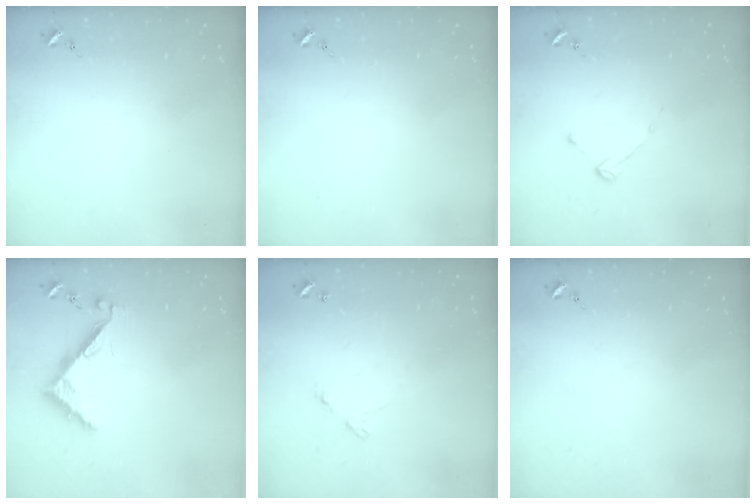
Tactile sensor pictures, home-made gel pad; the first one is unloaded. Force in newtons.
{"total": 0.0}
{"total": 2.7, "press": 2.7, "slide": 0.3}
{"total": 6.7, "press": 6.6, "slide": 0.6}
{"total": 4.9, "press": 4.8, "slide": 0.3}
{"total": 0.0}